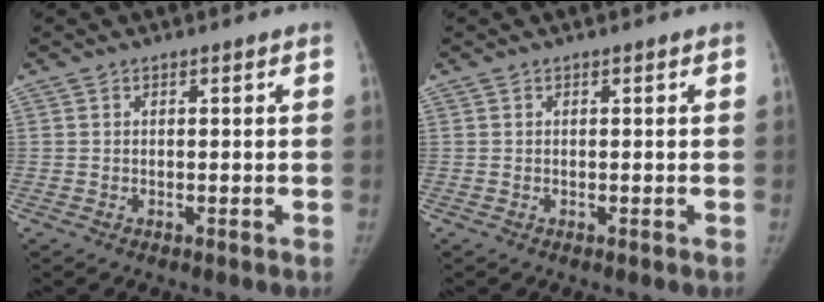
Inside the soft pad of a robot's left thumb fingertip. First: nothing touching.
{"total": 0.0}